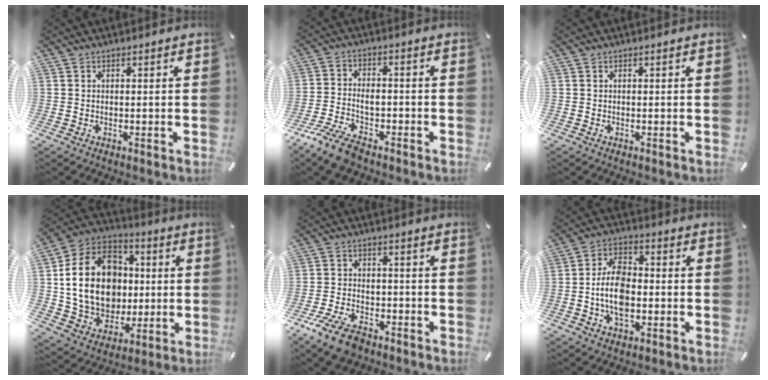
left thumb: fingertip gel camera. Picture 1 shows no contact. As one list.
[{"total": 7.9, "force": [-4.5, 4.4, 4.8], "torque": [-0.107, 0.015, -0.085]}, {"total": 0.0}, {"total": 20.3, "force": [0.7, 16.6, 11.6], "torque": [-0.238, 0.011, 0.020]}, {"total": 9.1, "force": [-5.6, 5.2, 5.0], "torque": [-0.108, 0.023, -0.103]}, {"total": 11.1, "force": [-2.3, 6.8, 8.4], "torque": [-0.169, 0.007, -0.043]}]